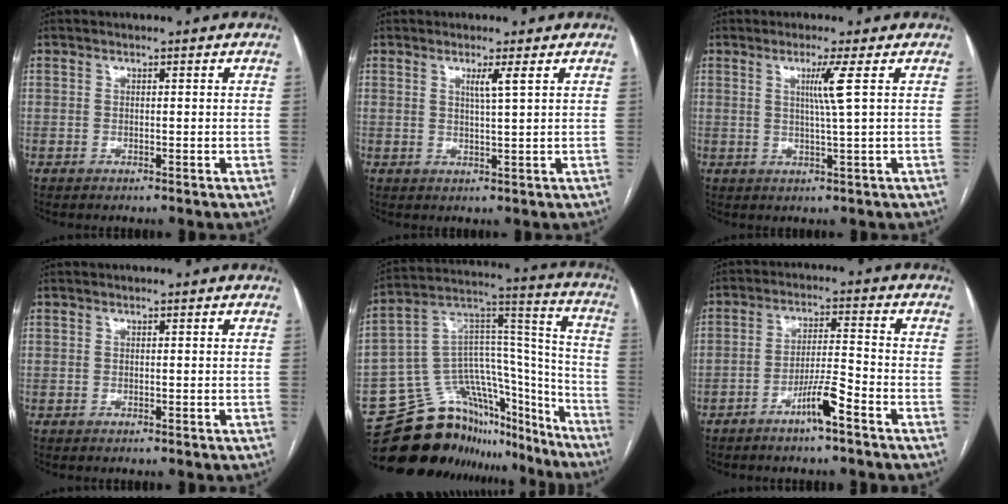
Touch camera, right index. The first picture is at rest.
{"total": 2.3, "force": [1.2, -0.5, 1.9], "torque": [-0.035, -0.006, 0.022]}
{"total": 4.0, "force": [1.2, -1.3, 3.6], "torque": [-0.068, -0.007, 0.024]}
{"total": 0.0}
{"total": 25.8, "force": [-20.7, 11.6, 10.3], "torque": [-0.131, 0.060, -0.311]}
{"total": 6.1, "force": [-3.8, 0.1, 4.8], "torque": [-0.087, 0.002, -0.070]}